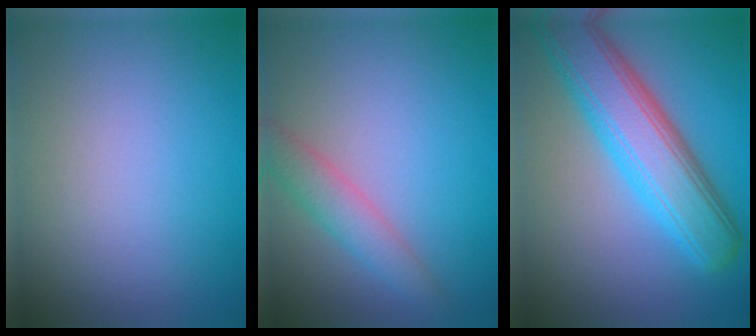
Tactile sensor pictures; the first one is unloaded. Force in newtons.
{"total": 2.9, "press": 2.9, "slide": 0.1}
{"total": 8.1, "press": 8.1, "slide": 0.2}